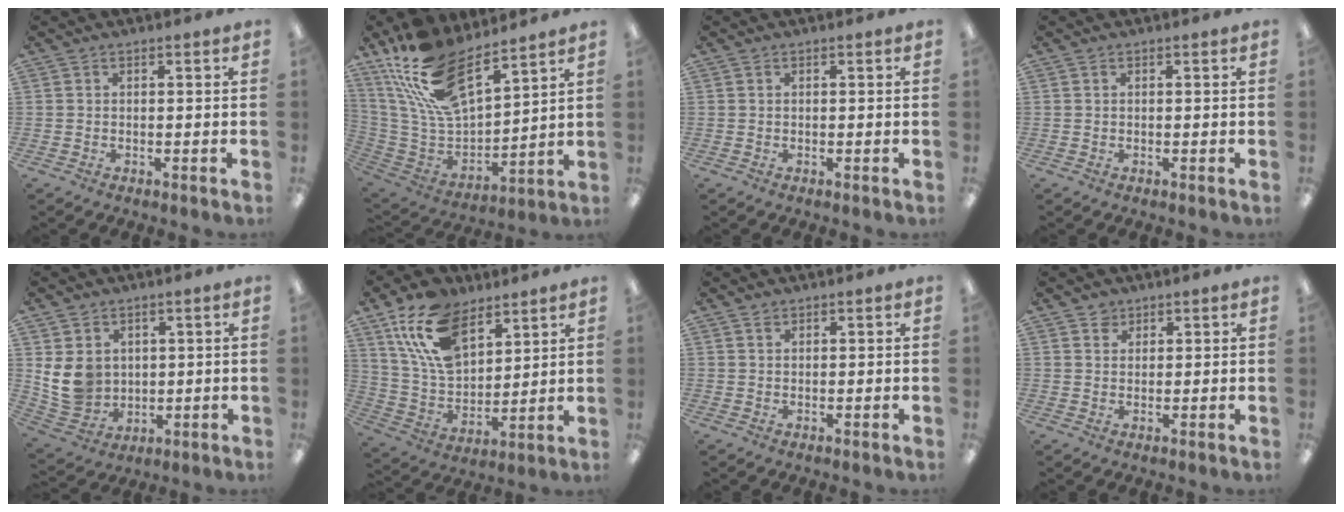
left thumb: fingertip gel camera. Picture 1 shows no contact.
{"total": 21.1, "force": [14.3, 9.3, 12.4], "torque": [-0.252, -0.085, 0.263]}
{"total": 0.0}
{"total": 0.0}
{"total": 9.0, "force": [2.1, 7.9, 3.6], "torque": [-0.081, -0.006, 0.047]}
{"total": 17.7, "force": [10.3, 10.0, 10.3], "torque": [-0.220, -0.032, 0.193]}
{"total": 1.0, "force": [0.8, 0.5, 0.3], "torque": [-0.009, 0.000, 0.014]}
{"total": 2.4, "force": [1.7, 1.6, 0.1], "torque": [0.002, -0.004, 0.032]}